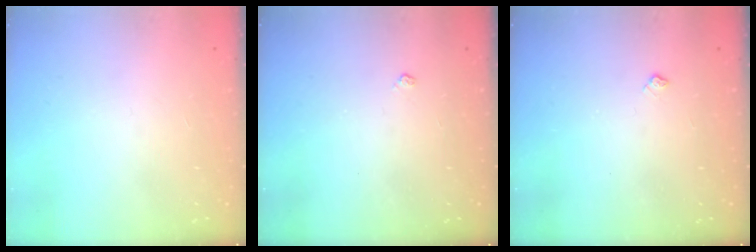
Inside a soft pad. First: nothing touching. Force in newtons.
{"total": 3.3, "press": 3.2, "slide": 0.5}
{"total": 3.1, "press": 3.1, "slide": 0.4}